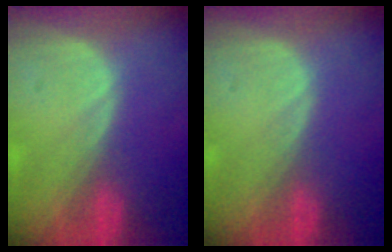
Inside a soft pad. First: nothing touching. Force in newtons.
{"total": 0.0}